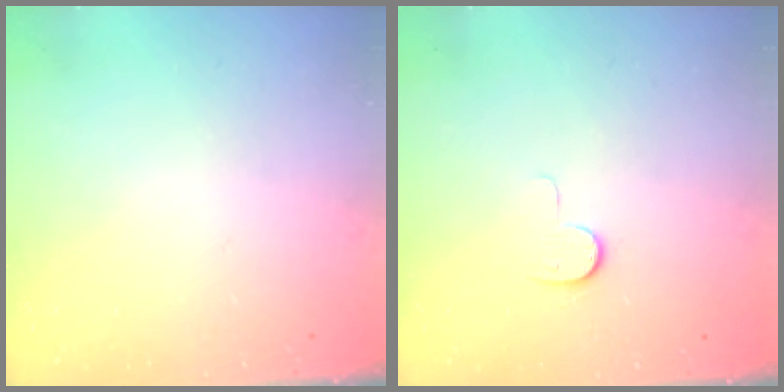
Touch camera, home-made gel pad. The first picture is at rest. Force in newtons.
{"total": 6.8, "press": 6.8, "slide": 0.6}